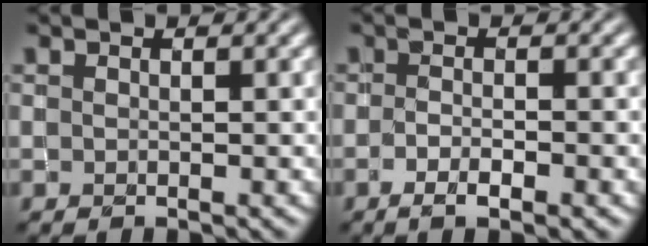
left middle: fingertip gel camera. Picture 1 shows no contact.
{"total": 2.7, "force": [-1.3, 0.7, 2.3], "torque": [-0.039, -0.002, -0.020]}